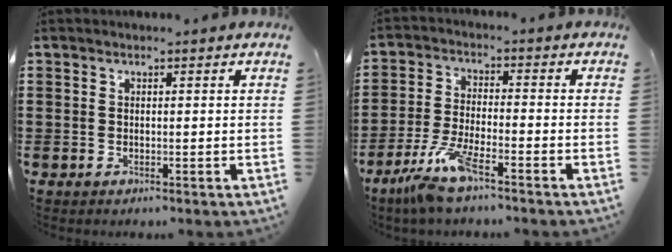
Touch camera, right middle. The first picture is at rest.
{"total": 7.4, "force": [-5.3, 1.0, 5.1], "torque": [-0.120, -0.013, -0.102]}